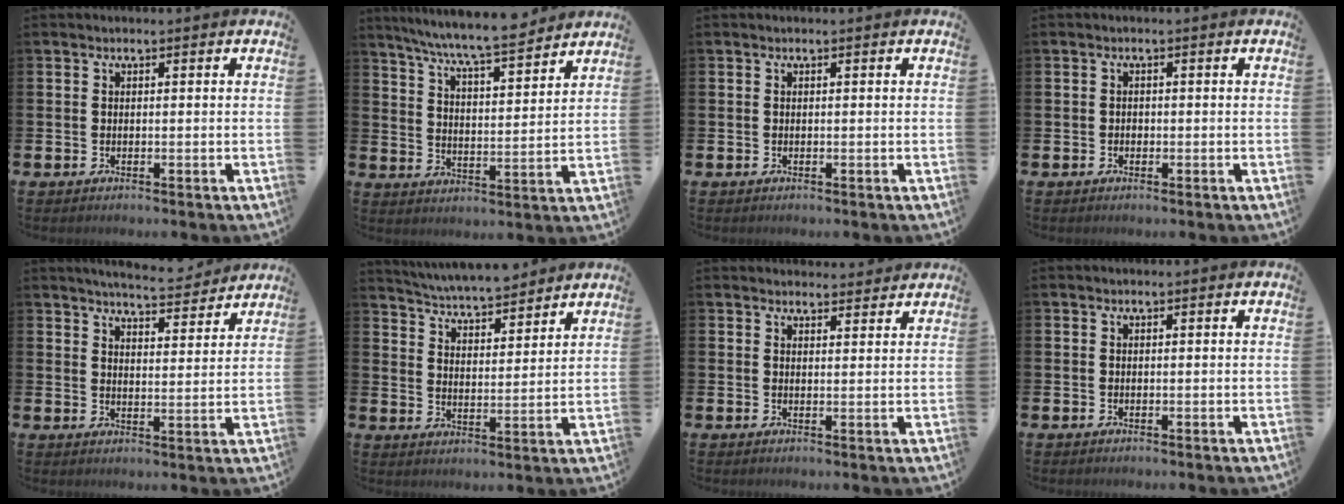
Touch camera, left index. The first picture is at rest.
{"total": 7.8, "force": [7.3, 0.1, 2.6], "torque": [-0.082, -0.045, 0.130]}
{"total": 0.0}
{"total": 0.6, "force": [-0.3, 0.5, 0.1], "torque": [-0.012, 0.007, -0.006]}
{"total": 5.9, "force": [5.8, 0.4, 0.9], "torque": [-0.020, -0.040, 0.101]}
{"total": 5.6, "force": [5.5, 0.5, 0.7], "torque": [-0.042, -0.037, 0.098]}
{"total": 2.6, "force": [2.6, 0.4, -0.1], "torque": [0.010, -0.017, 0.045]}
{"total": 0.0}